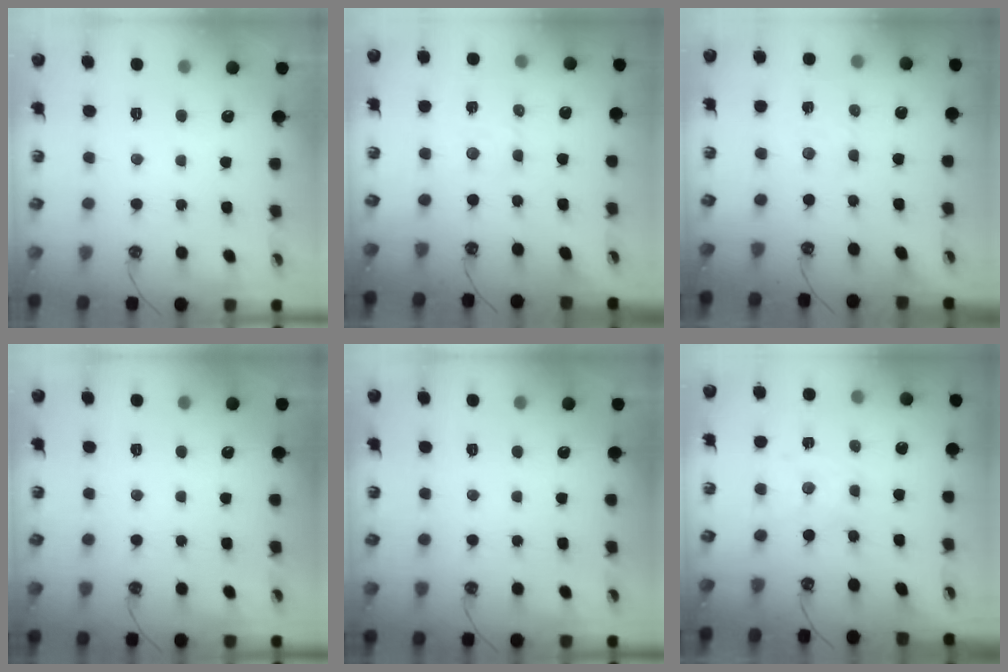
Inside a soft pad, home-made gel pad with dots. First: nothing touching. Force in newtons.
{"total": 2.2, "press": 2.2, "slide": 0.3}
{"total": 1.7, "press": 1.7, "slide": 0.3}
{"total": 0.0}
{"total": 0.0}
{"total": 1.6, "press": 1.6, "slide": 0.3}